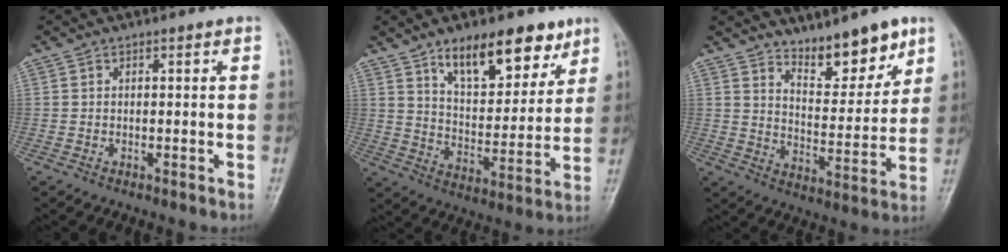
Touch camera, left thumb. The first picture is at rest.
{"total": 15.5, "force": [9.8, 7.3, 9.6], "torque": [-0.098, -0.056, 0.161]}
{"total": 11.1, "force": [8.3, 3.9, 6.2], "torque": [-0.061, -0.070, 0.142]}